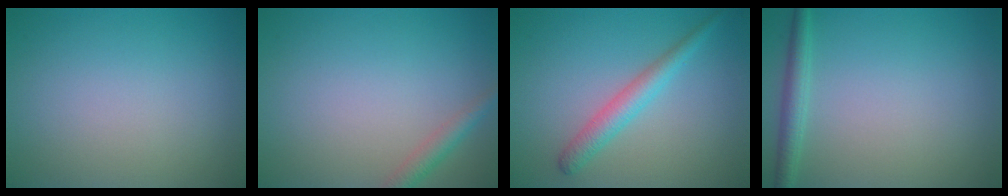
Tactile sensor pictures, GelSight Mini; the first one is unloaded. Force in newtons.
{"total": 1.8, "press": 1.8, "slide": 0.1}
{"total": 2.7, "press": 2.7, "slide": 0.1}
{"total": 1.9, "press": 1.9, "slide": 0.1}